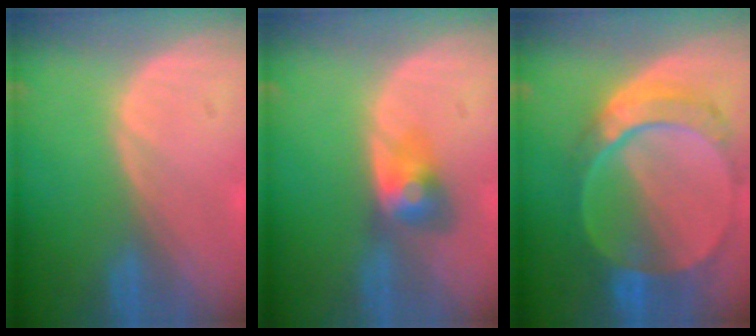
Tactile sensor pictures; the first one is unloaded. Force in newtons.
{"total": 3.9, "press": 3.9, "slide": 0.3}
{"total": 9.5, "press": 8.3, "slide": 4.6}